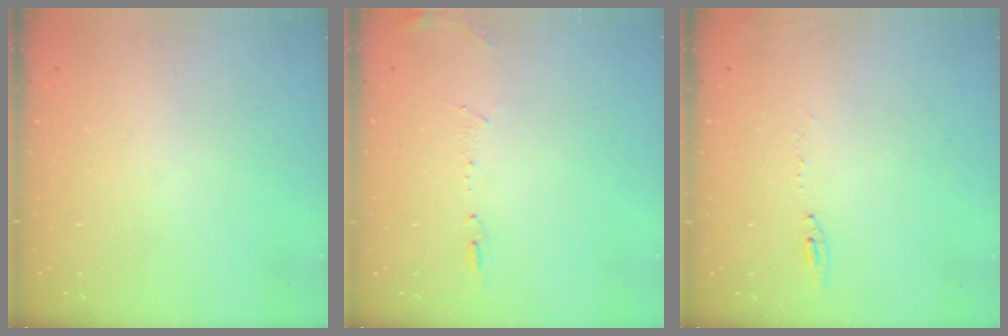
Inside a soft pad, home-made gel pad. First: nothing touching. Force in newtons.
{"total": 8.2, "press": 7.9, "slide": 2.3}
{"total": 4.7, "press": 4.7, "slide": 0.6}